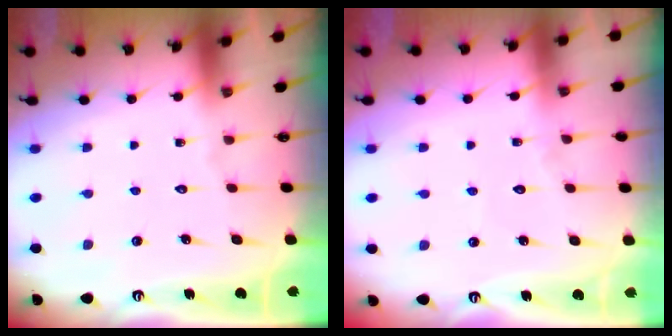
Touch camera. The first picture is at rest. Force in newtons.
{"total": 3.2, "press": 3.2, "slide": 0.4}